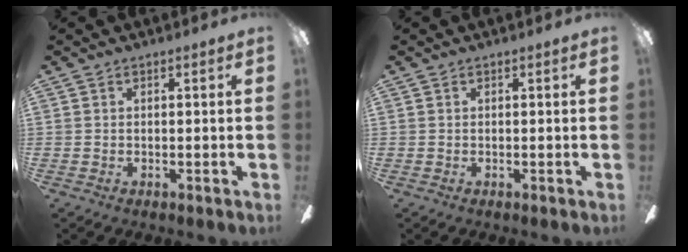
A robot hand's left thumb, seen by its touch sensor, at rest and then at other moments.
{"total": 0.0}